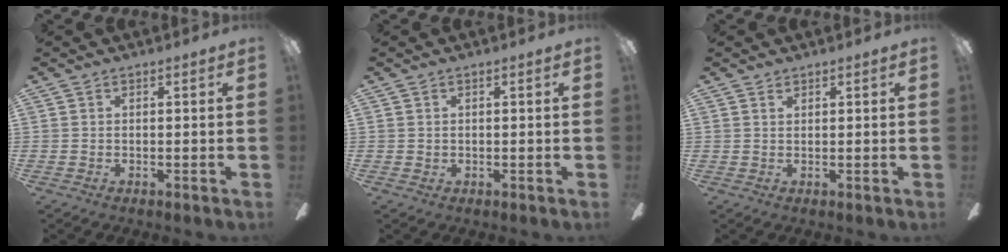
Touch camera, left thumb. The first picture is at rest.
{"total": 0.6, "force": [0.1, 0.5, 0.2], "torque": [-0.003, 0.004, 0.002]}
{"total": 1.6, "force": [1.4, 0.7, 0.5], "torque": [-0.003, -0.004, 0.025]}